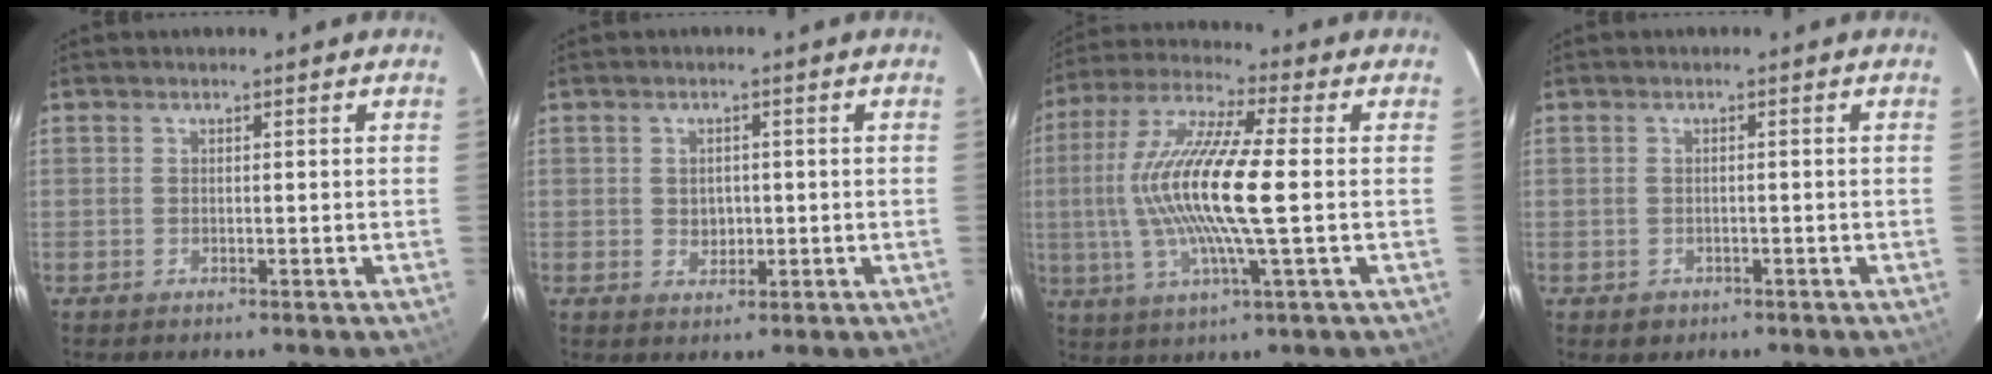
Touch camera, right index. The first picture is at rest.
{"total": 2.7, "force": [-0.1, 2.4, 1.2], "torque": [-0.019, 0.004, 0.002]}
{"total": 16.7, "force": [-0.4, 1.8, 16.6], "torque": [-0.323, 0.001, -0.014]}
{"total": 2.0, "force": [-0.9, 1.7, 0.5], "torque": [-0.011, 0.001, -0.006]}